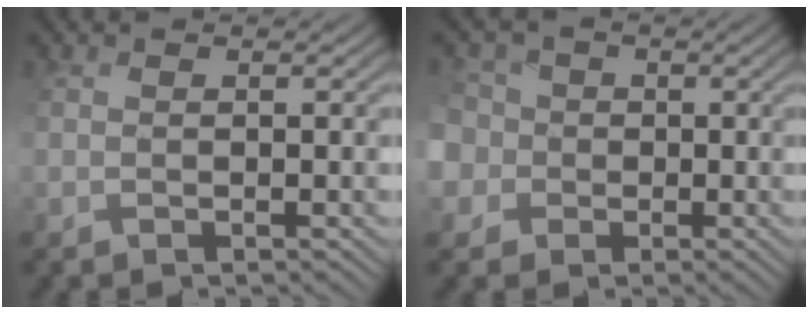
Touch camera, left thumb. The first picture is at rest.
{"total": 6.7, "force": [0.4, 6.4, 2.0], "torque": [-0.087, 0.010, -0.023]}